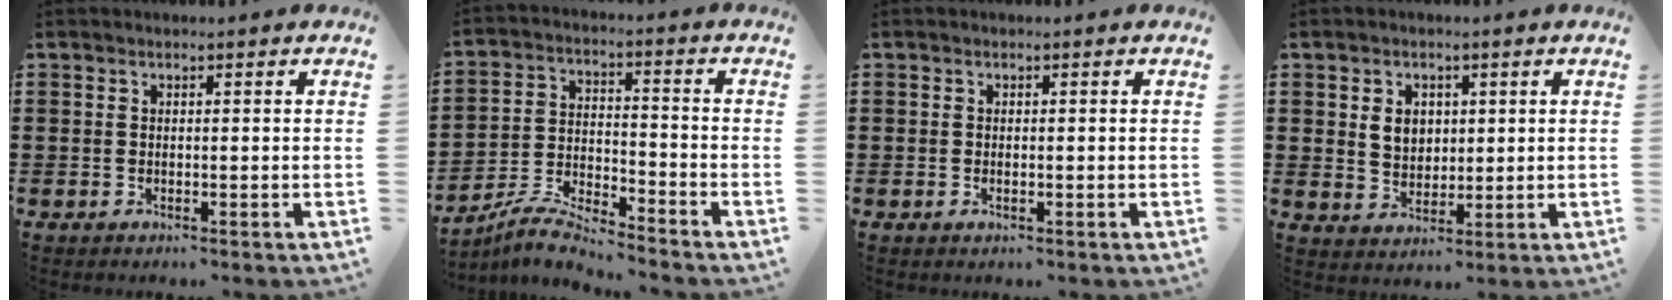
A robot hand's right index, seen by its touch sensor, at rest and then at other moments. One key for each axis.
{"total": 6.0, "fx": -5.8, "fy": 0.1, "fz": 1.5, "tx": -0.045, "ty": 0.000, "tz": -0.117}
{"total": 0.6, "fx": -0.2, "fy": 0.1, "fz": 0.6, "tx": -0.014, "ty": -0.006, "tz": -0.001}
{"total": 4.0, "fx": 1.0, "fy": 3.2, "fz": 2.1, "tx": -0.054, "ty": 0.012, "tz": 0.016}